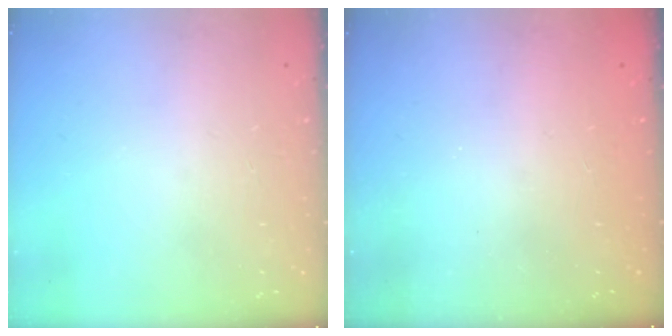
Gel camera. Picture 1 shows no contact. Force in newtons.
{"total": 2.3, "press": 2.2, "slide": 0.8}